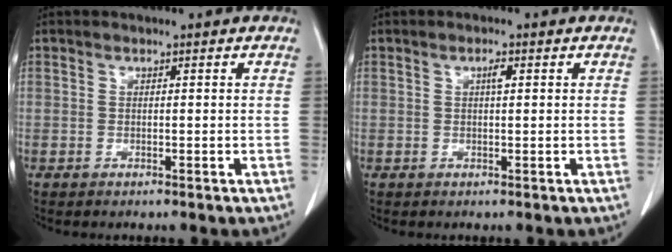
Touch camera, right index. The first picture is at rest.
{"total": 1.8, "force": [0.3, 0.4, 1.7], "torque": [-0.033, 0.004, 0.005]}